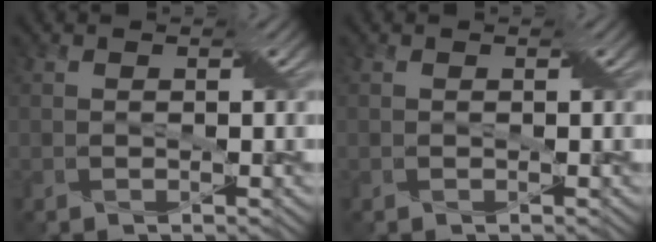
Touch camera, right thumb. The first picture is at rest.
{"total": 0.0}